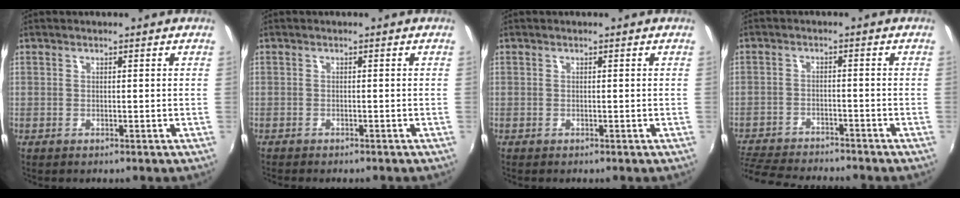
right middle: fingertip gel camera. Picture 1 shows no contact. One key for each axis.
{"total": 2.2, "fx": -2.0, "fy": 0.5, "fz": 0.7, "tx": -0.022, "ty": -0.013, "tz": -0.032}
{"total": 0.0}
{"total": 12.5, "fx": -11.3, "fy": 2.4, "fz": 4.6, "tx": -0.117, "ty": -0.017, "tz": -0.184}